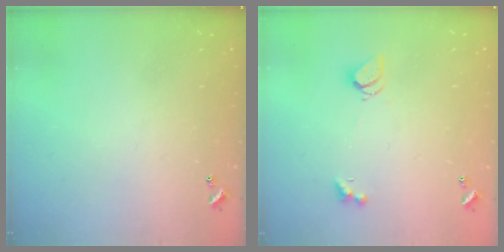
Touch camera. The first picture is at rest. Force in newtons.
{"total": 2.0, "press": 1.9, "slide": 0.5}